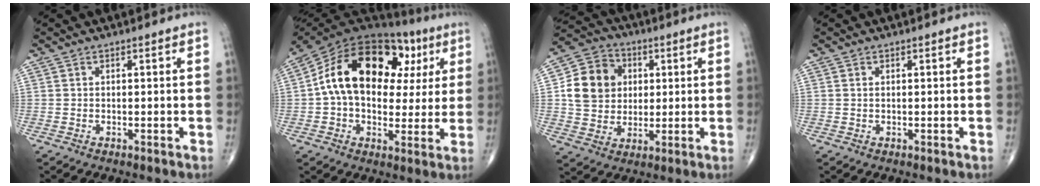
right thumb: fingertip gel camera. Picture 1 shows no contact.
{"total": 23.6, "force": [5.3, 14.5, 17.8], "torque": [-0.264, 0.035, 0.076]}
{"total": 13.0, "force": [2.2, 11.1, 6.5], "torque": [-0.089, 0.007, 0.036]}
{"total": 0.0}